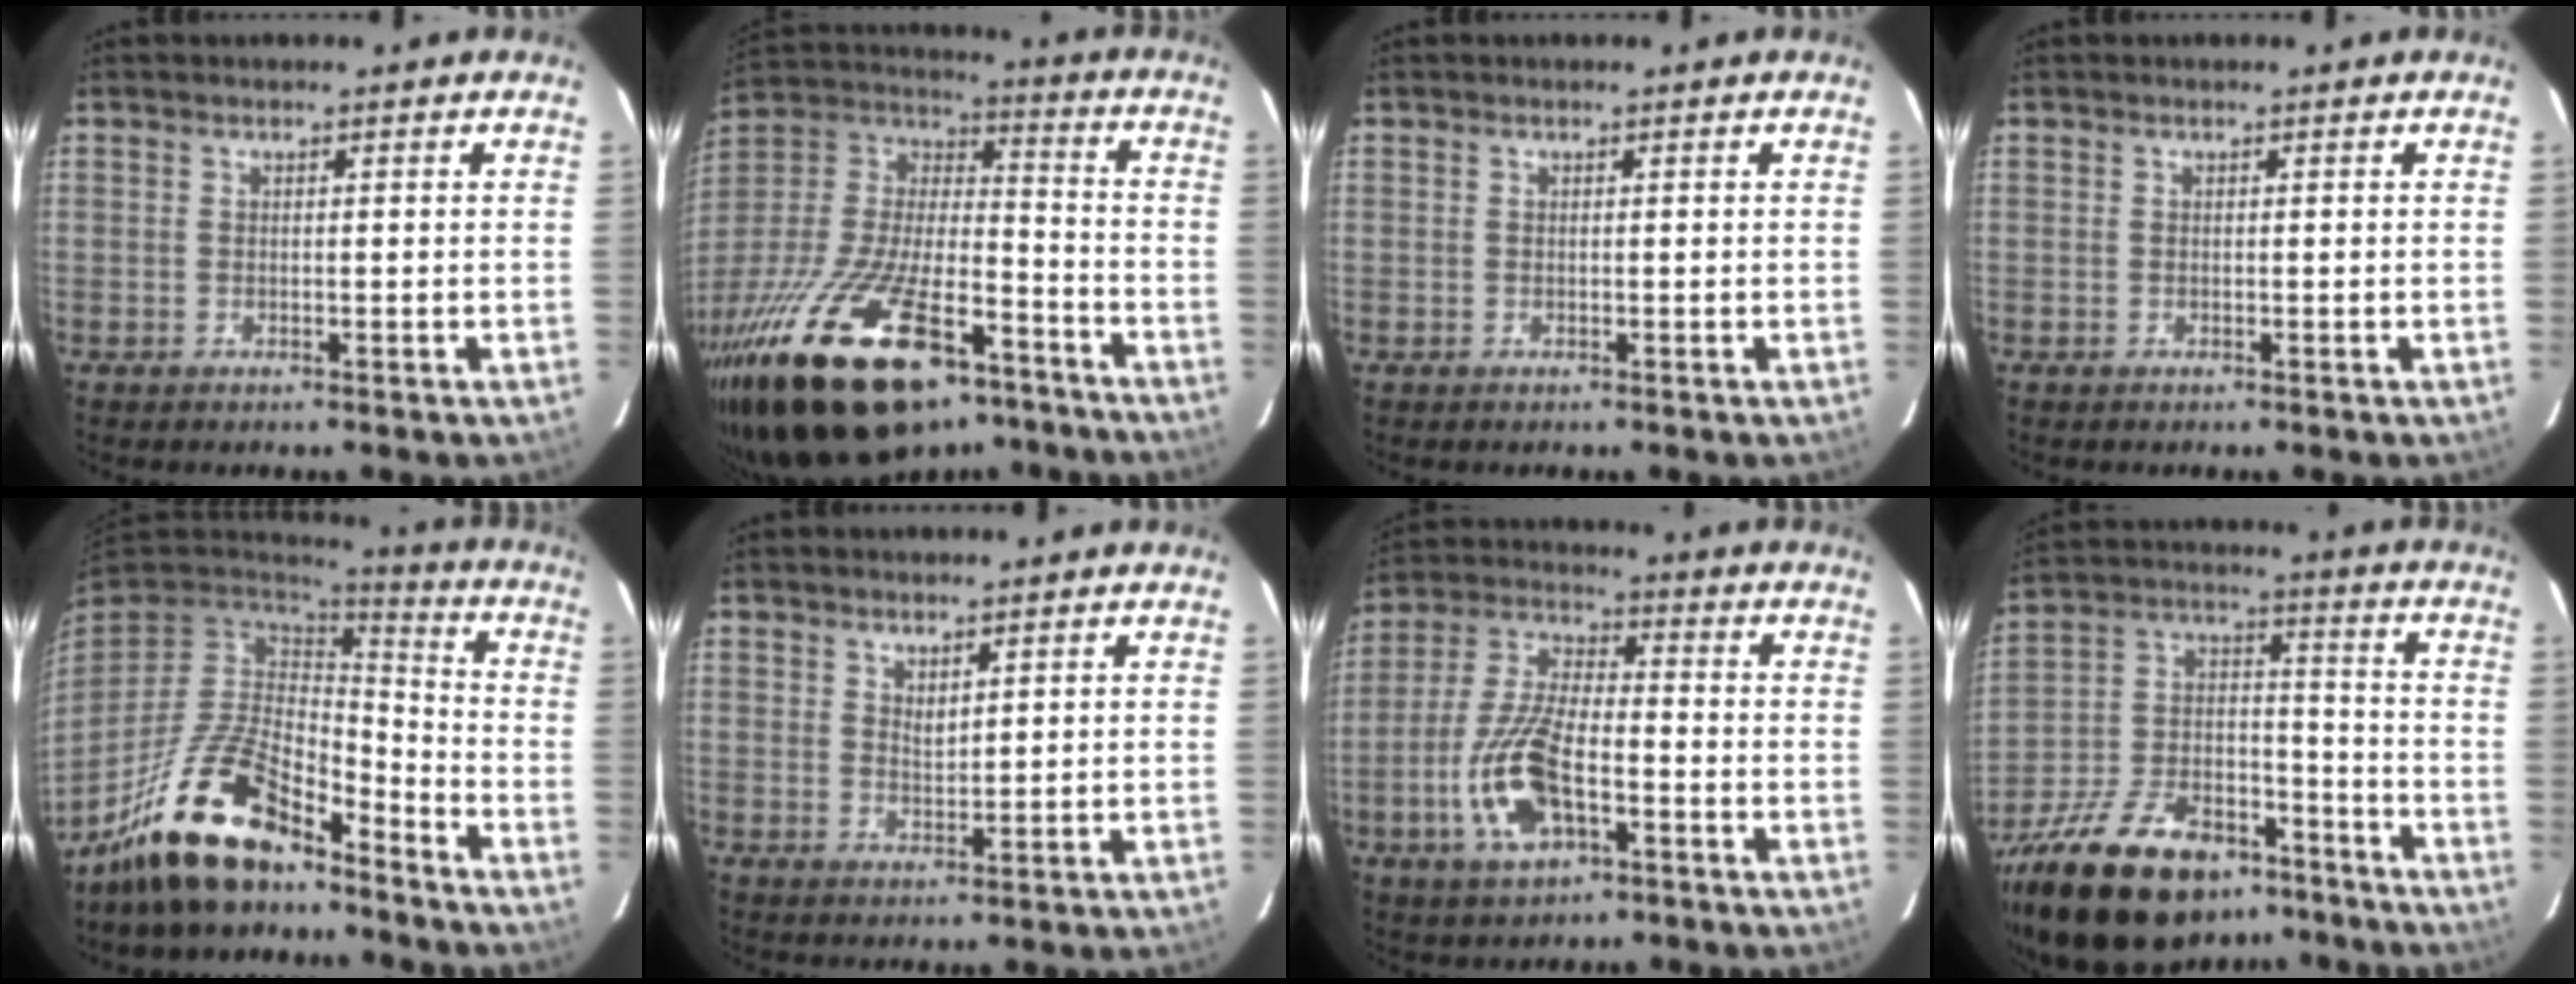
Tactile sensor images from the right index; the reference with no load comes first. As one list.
[{"total": 34.7, "force": [-22.7, 13.7, 22.4], "torque": [-0.438, -0.031, -0.358]}, {"total": 0.0}, {"total": 0.0}, {"total": 16.7, "force": [-12.5, 5.9, 9.3], "torque": [-0.203, -0.011, -0.230]}, {"total": 1.9, "force": [1.4, 0.7, 1.0], "torque": [-0.017, -0.002, 0.025]}, {"total": 13.3, "force": [-4.8, 5.6, 11.0], "torque": [-0.239, -0.002, -0.090]}, {"total": 26.9, "force": [-19.2, 12.7, 14.0], "torque": [-0.296, 0.000, -0.298]}]